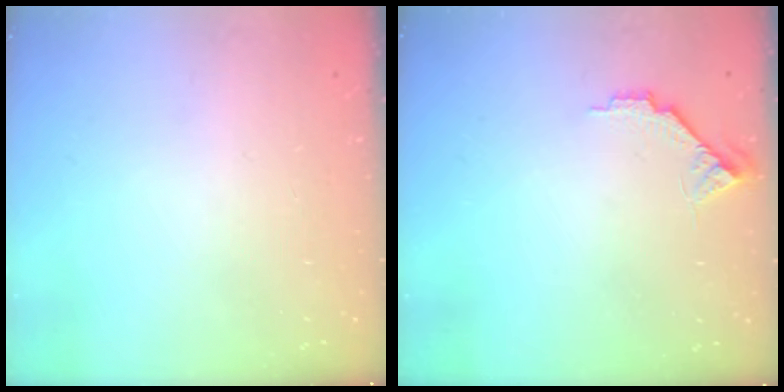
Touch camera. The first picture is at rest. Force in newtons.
{"total": 6.9, "press": 6.9, "slide": 0.6}